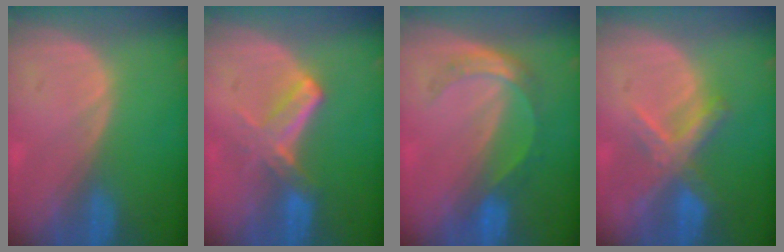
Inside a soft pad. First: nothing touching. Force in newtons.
{"total": 5.8, "press": 5.4, "slide": 2.1}
{"total": 5.5, "press": 4.8, "slide": 2.8}
{"total": 7.0, "press": 6.1, "slide": 3.4}